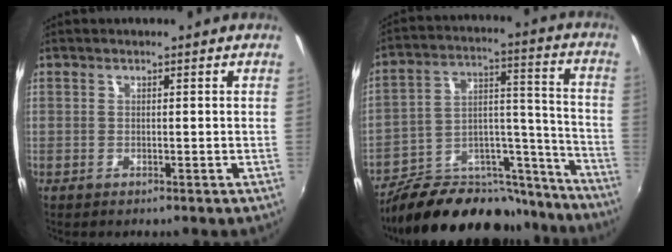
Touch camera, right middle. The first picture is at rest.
{"total": 24.7, "force": [-20.6, 9.5, 9.8], "torque": [-0.154, 0.049, -0.291]}